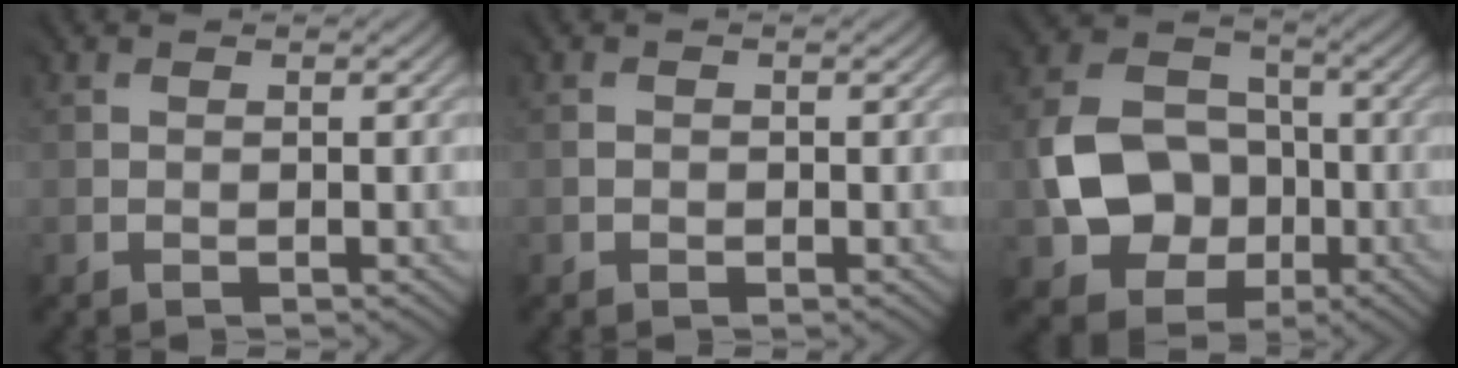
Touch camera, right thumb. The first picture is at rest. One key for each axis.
{"total": 0.8, "fx": -0.2, "fy": 0.7, "fz": 0.2, "tx": 0.000, "ty": -0.002, "tz": -0.001}
{"total": 10.1, "fx": -2.4, "fy": 8.4, "fz": 5.2, "tx": -0.112, "ty": 0.000, "tz": -0.052}